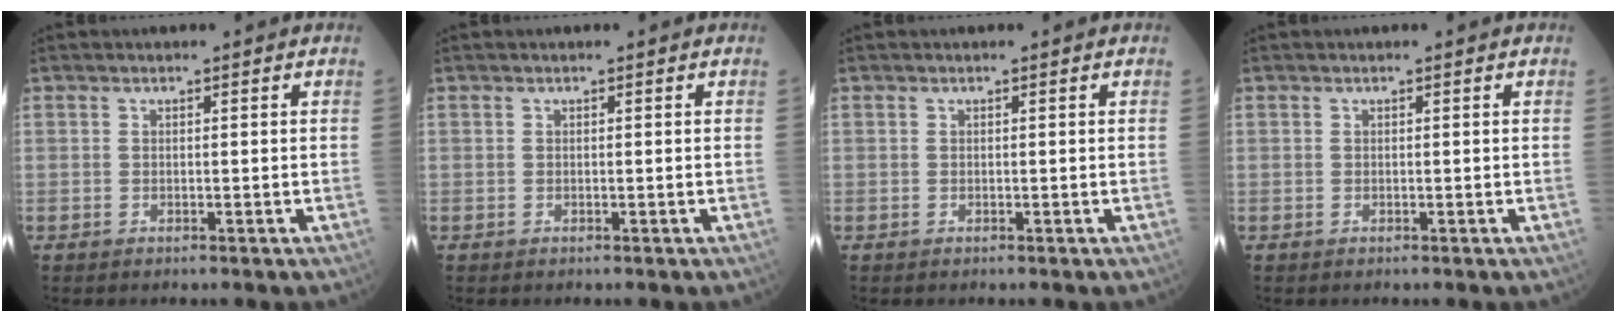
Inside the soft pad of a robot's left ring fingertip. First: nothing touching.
{"total": 0.0}
{"total": 0.0}
{"total": 0.0}